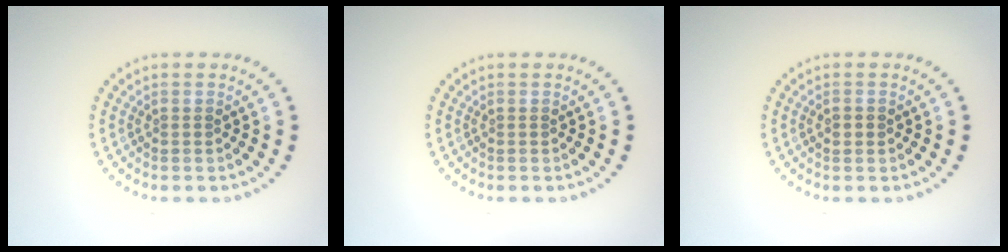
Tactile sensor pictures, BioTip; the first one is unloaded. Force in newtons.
{"total": 0.0}
{"total": 1.2, "press": 1.2, "slide": 0.0}